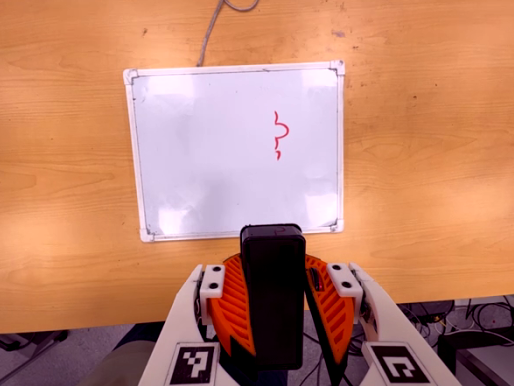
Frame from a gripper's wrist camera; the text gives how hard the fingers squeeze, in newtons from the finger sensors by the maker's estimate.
{"total": 9.7, "left": 9.8, "right": 9.6}